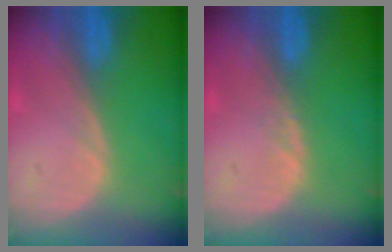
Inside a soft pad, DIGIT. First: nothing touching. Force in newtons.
{"total": 0.8, "press": 0.8, "slide": 0.3}